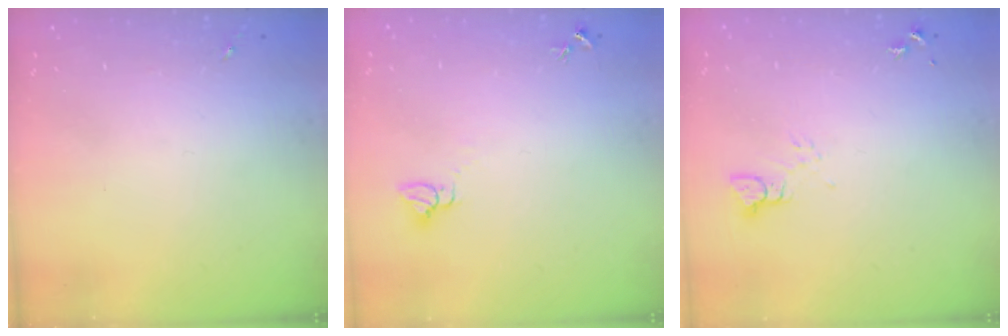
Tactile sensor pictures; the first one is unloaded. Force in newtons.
{"total": 2.7, "press": 2.7, "slide": 0.1}
{"total": 3.0, "press": 3.0, "slide": 0.2}